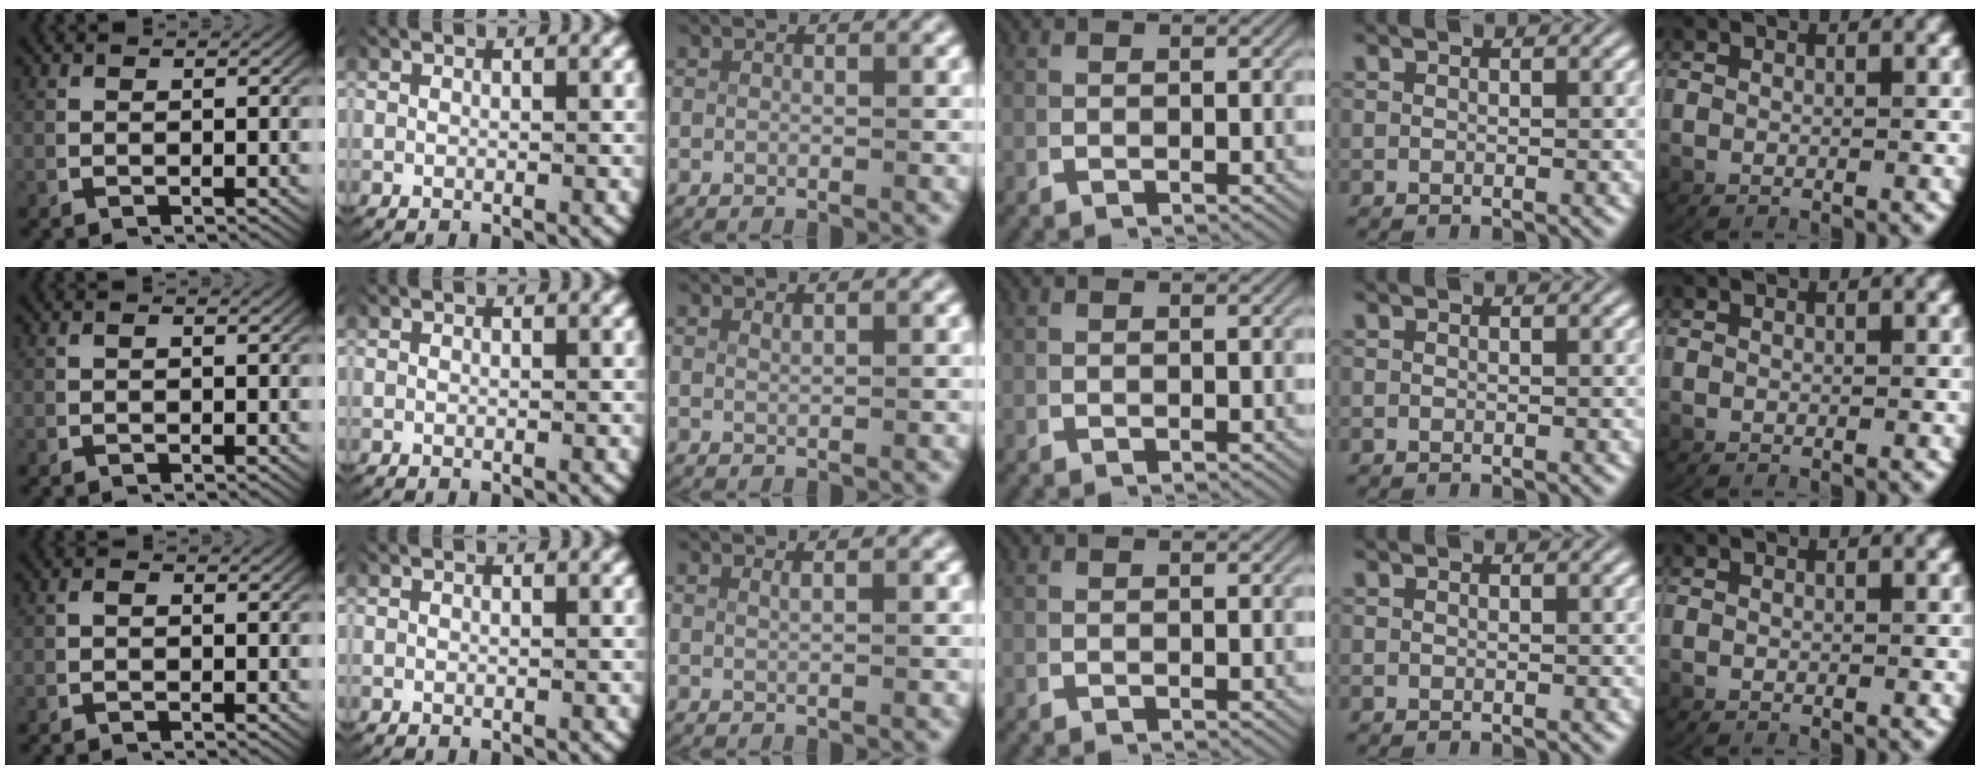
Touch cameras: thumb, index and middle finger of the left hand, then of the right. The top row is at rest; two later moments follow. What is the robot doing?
{"motion": "lift_and_place", "object": "paper"}